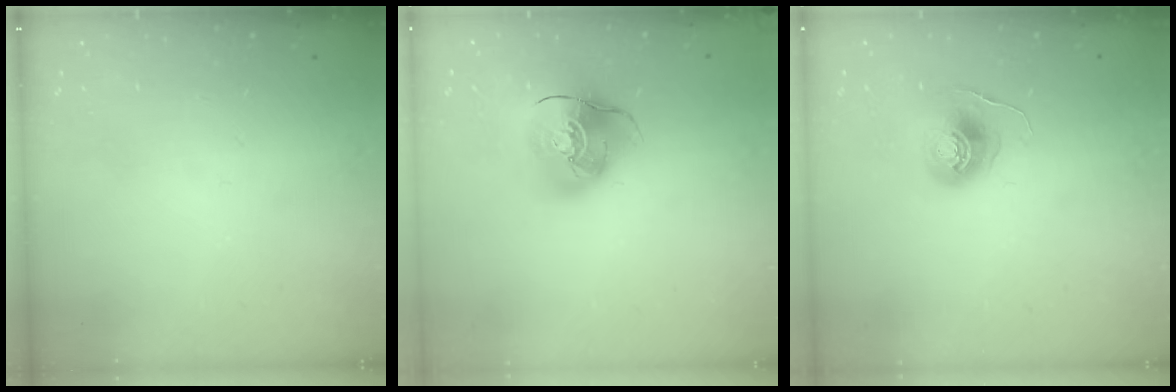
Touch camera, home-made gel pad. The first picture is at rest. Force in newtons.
{"total": 11.7, "press": 11.5, "slide": 1.8}
{"total": 7.7, "press": 7.7, "slide": 0.4}